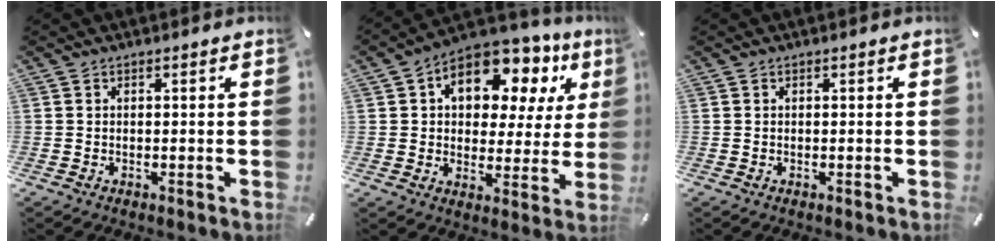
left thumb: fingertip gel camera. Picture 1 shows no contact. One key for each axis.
{"total": 13.2, "fx": 6.6, "fy": 8.7, "fz": 7.5, "tx": -0.116, "ty": -0.041, "tz": 0.115}
{"total": 0.0}